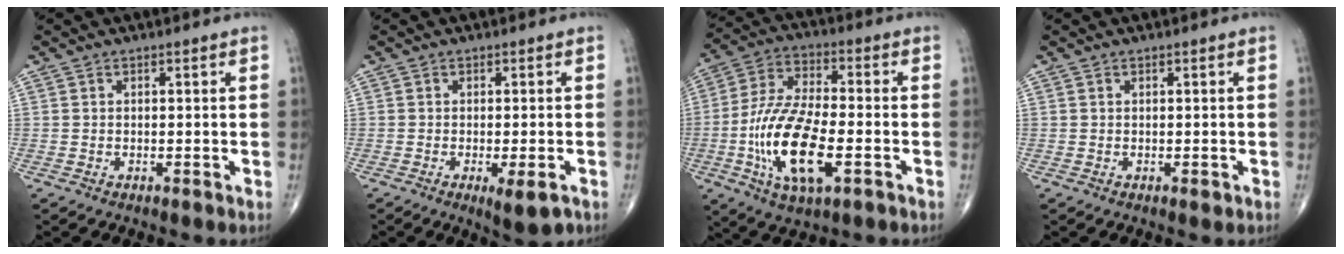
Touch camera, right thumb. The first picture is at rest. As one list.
[{"total": 5.0, "force": [-2.1, 1.3, 4.3], "torque": [-0.063, -0.008, -0.026]}, {"total": 17.5, "force": [-4.9, 7.0, 15.3], "torque": [-0.306, 0.014, -0.086]}, {"total": 0.7, "force": [0.0, 0.4, 0.5], "torque": [-0.007, -0.002, 0.001]}]